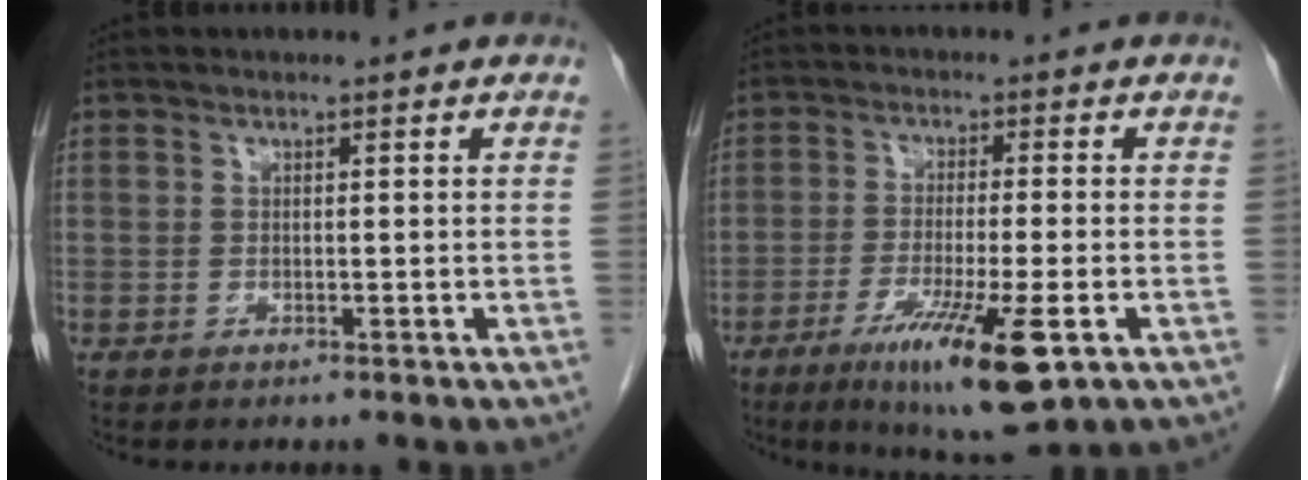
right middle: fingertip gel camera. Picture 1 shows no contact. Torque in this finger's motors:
{"motor_torque": [1.08, -1.06, 0.42, 0.10]}